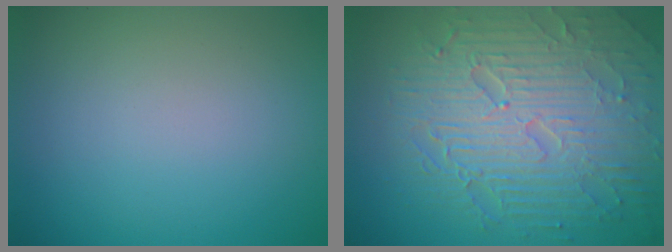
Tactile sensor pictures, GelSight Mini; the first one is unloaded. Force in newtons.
{"total": 10.0, "press": 6.5, "slide": 7.6}